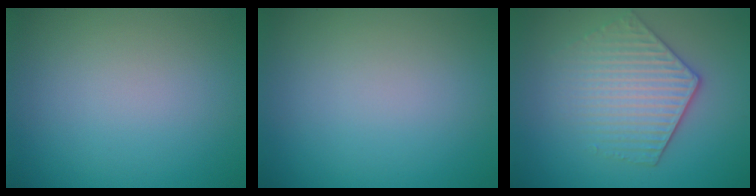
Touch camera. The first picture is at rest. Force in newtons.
{"total": 0.0}
{"total": 4.4, "press": 3.8, "slide": 2.3}